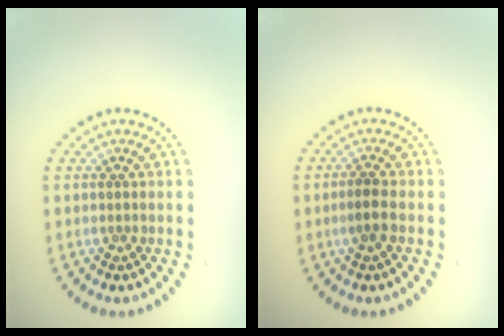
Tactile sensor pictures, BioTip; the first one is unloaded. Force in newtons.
{"total": 1.6, "press": 1.5, "slide": 0.7}